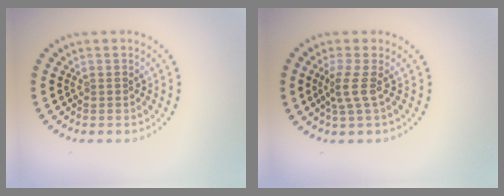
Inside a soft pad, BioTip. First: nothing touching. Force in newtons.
{"total": 2.0, "press": 1.4, "slide": 1.3}